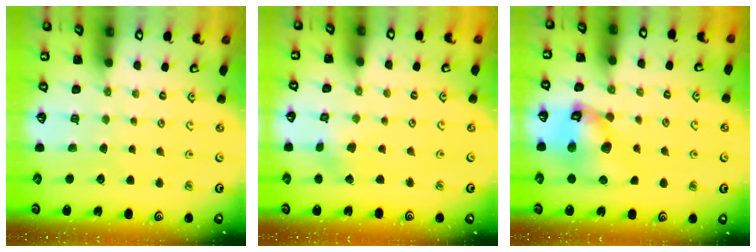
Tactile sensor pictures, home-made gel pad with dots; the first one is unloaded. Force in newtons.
{"total": 1.7, "press": 1.7, "slide": 0.2}
{"total": 12.0, "press": 11.9, "slide": 1.6}